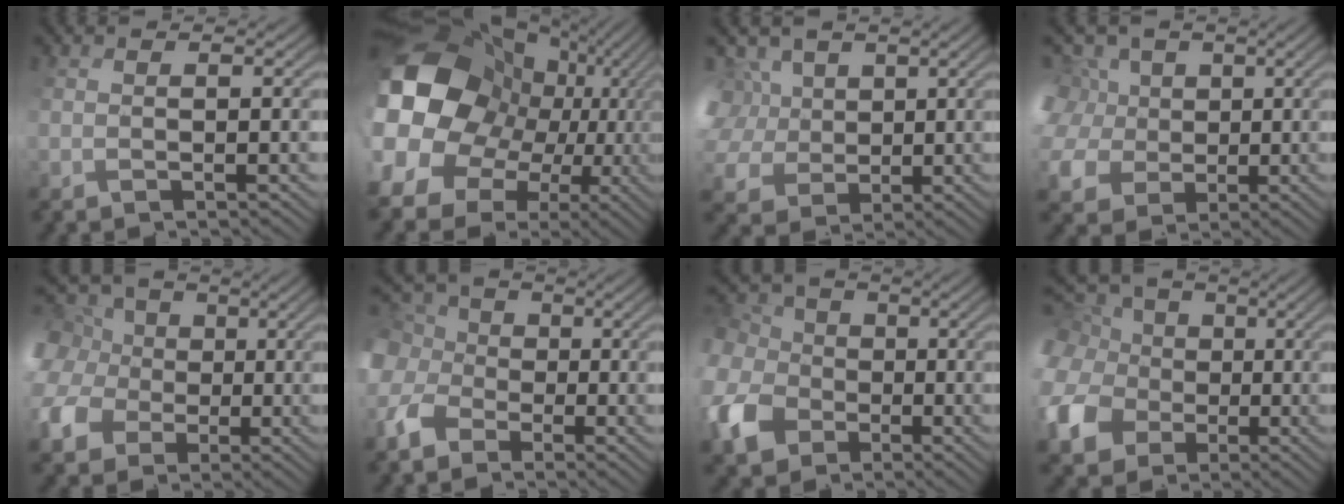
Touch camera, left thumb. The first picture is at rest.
{"total": 21.2, "force": [1.2, 17.7, 11.7], "torque": [-0.241, -0.009, -0.001]}
{"total": 12.6, "force": [4.8, 9.9, 6.1], "torque": [-0.178, 0.033, 0.079]}
{"total": 13.6, "force": [3.3, 11.2, 7.0], "torque": [-0.223, 0.032, 0.047]}
{"total": 9.4, "force": [1.8, 8.0, 4.5], "torque": [-0.163, 0.025, 0.038]}
{"total": 8.8, "force": [-1.9, 7.2, 4.6], "torque": [-0.150, -0.013, -0.043]}
{"total": 10.6, "force": [-1.4, 9.1, 5.2], "torque": [-0.176, -0.020, -0.027]}
{"total": 11.9, "force": [2.4, 10.1, 5.9], "torque": [-0.197, 0.018, 0.045]}